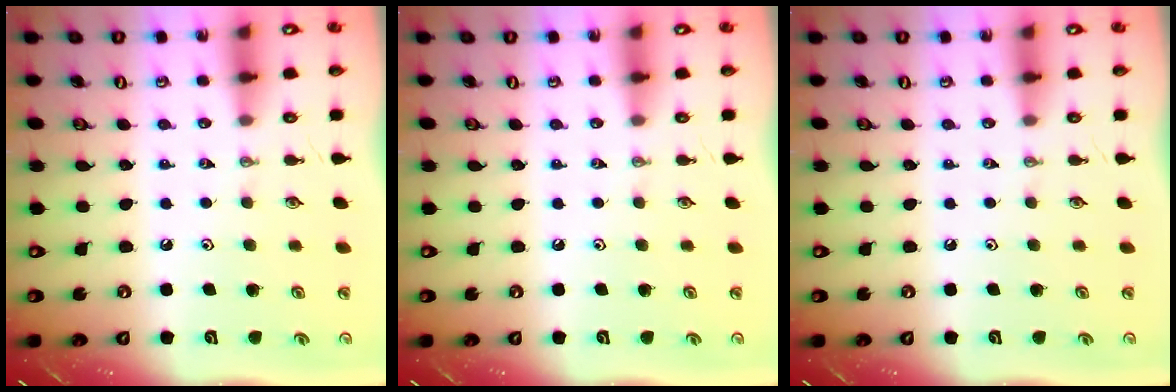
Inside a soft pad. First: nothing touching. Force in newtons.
{"total": 0.0}
{"total": 0.0}